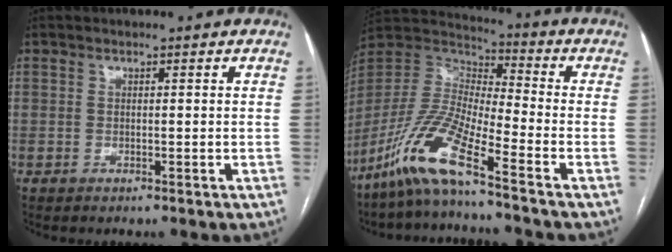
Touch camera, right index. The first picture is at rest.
{"total": 13.1, "force": [-8.8, 0.3, 9.7], "torque": [-0.212, -0.012, -0.177]}